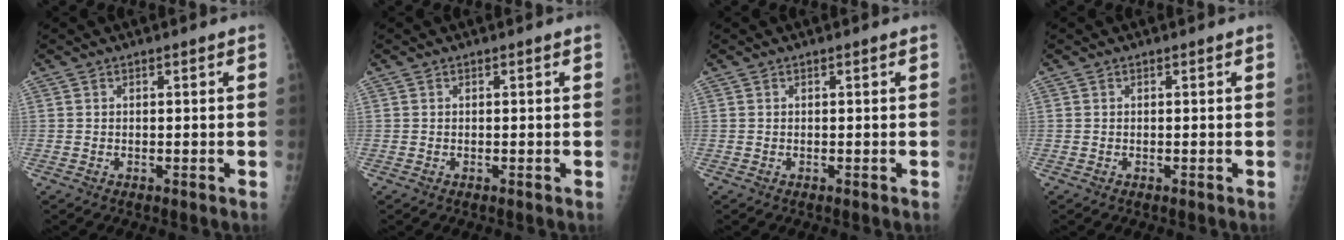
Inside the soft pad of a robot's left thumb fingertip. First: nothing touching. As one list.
[{"total": 0.0}, {"total": 0.0}, {"total": 0.0}]